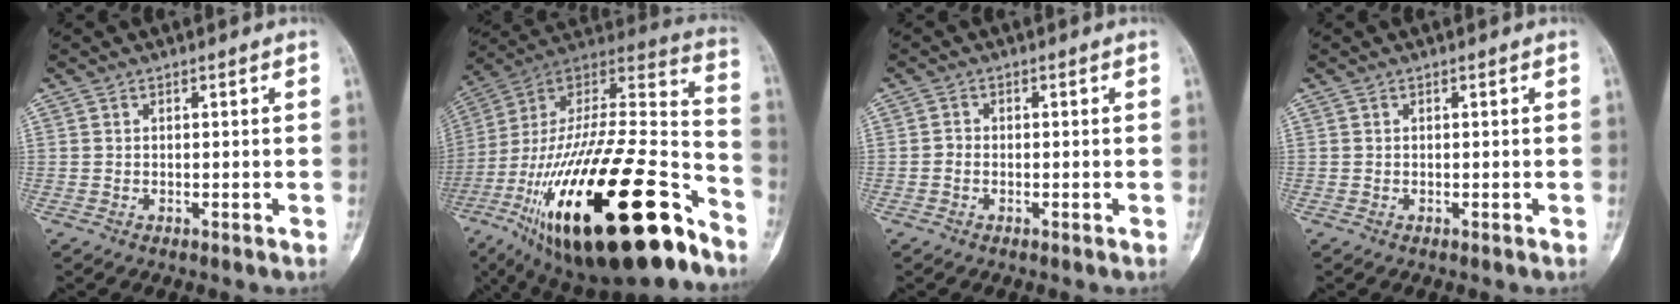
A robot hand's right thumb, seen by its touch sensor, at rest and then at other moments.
{"total": 41.4, "force": [-20.7, 14.1, 32.9], "torque": [-0.553, 0.042, -0.339]}
{"total": 1.1, "force": [-0.4, 0.9, 0.5], "torque": [-0.004, 0.004, -0.011]}
{"total": 0.0}